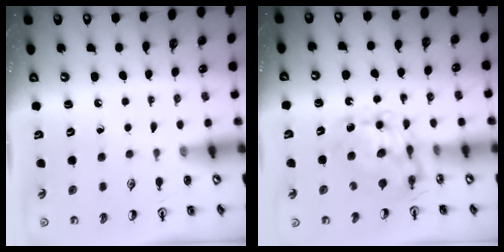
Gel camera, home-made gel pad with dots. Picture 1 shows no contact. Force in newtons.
{"total": 8.6, "press": 8.6, "slide": 0.9}